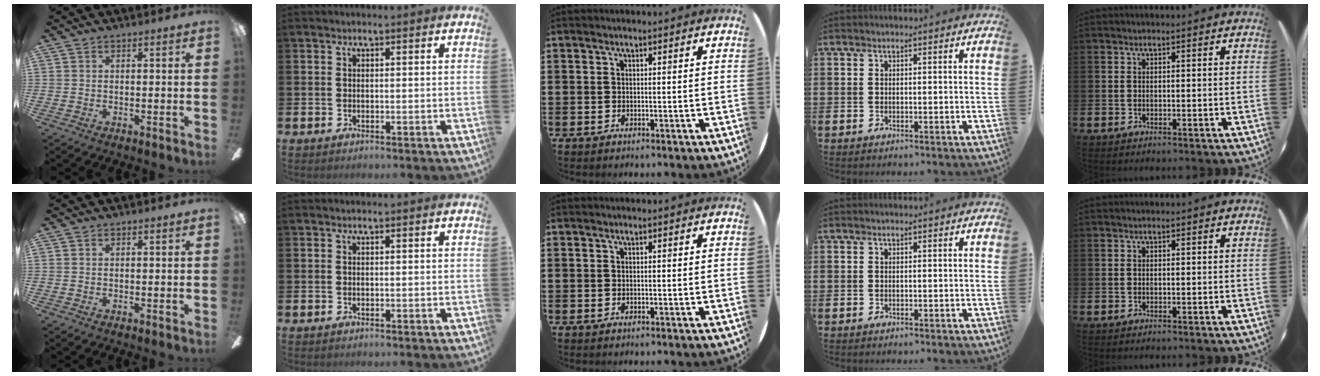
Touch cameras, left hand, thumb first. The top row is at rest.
{}